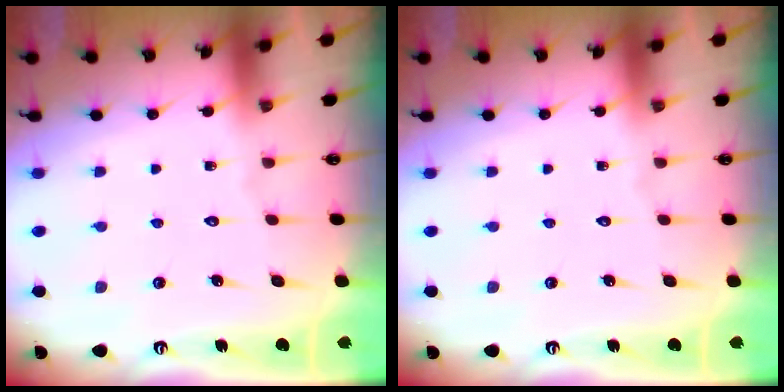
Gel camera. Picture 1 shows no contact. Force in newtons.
{"total": 0.0}